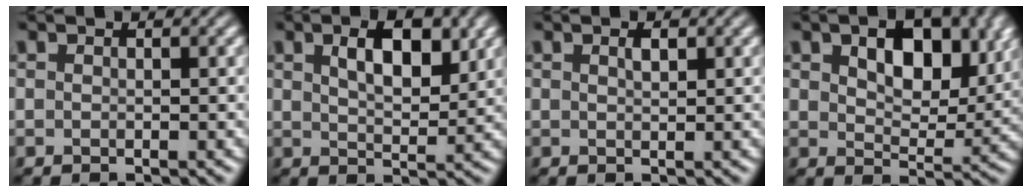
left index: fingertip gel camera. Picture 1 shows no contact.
{"total": 4.8, "force": [2.1, 2.1, 3.8], "torque": [-0.062, 0.004, 0.036]}
{"total": 1.0, "force": [0.5, 0.3, 0.7], "torque": [-0.015, 0.000, 0.010]}
{"total": 7.0, "force": [2.8, 3.9, 5.1], "torque": [-0.078, -0.006, 0.044]}